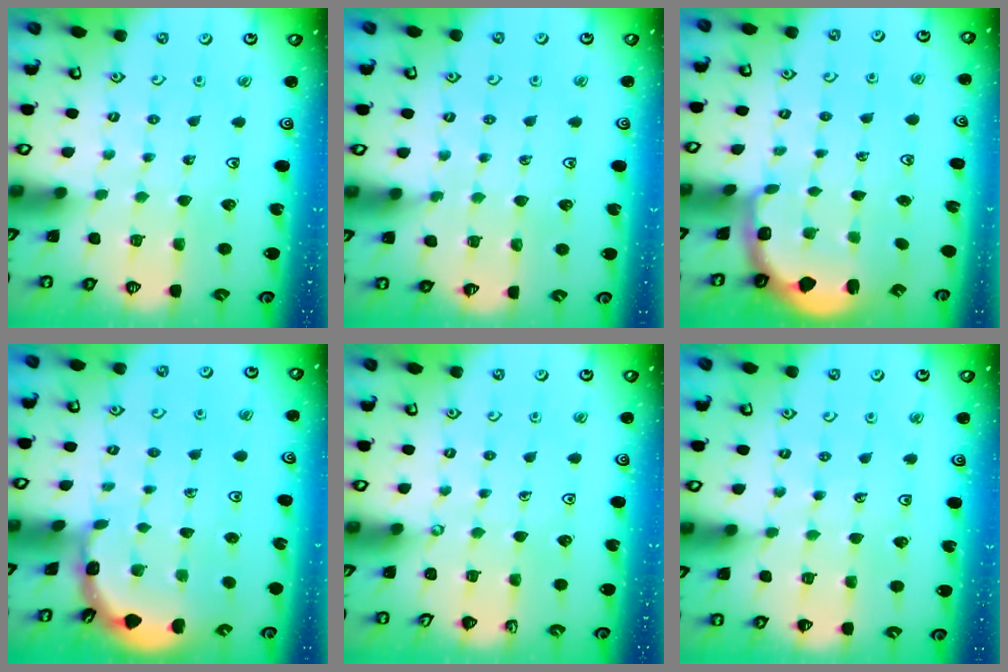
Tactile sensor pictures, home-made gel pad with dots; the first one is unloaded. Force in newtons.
{"total": 4.6, "press": 4.5, "slide": 0.9}
{"total": 2.4, "press": 1.1, "slide": 2.1}
{"total": 1.7, "press": 1.6, "slide": 0.1}
{"total": 0.0}
{"total": 3.1, "press": 3.1, "slide": 0.4}